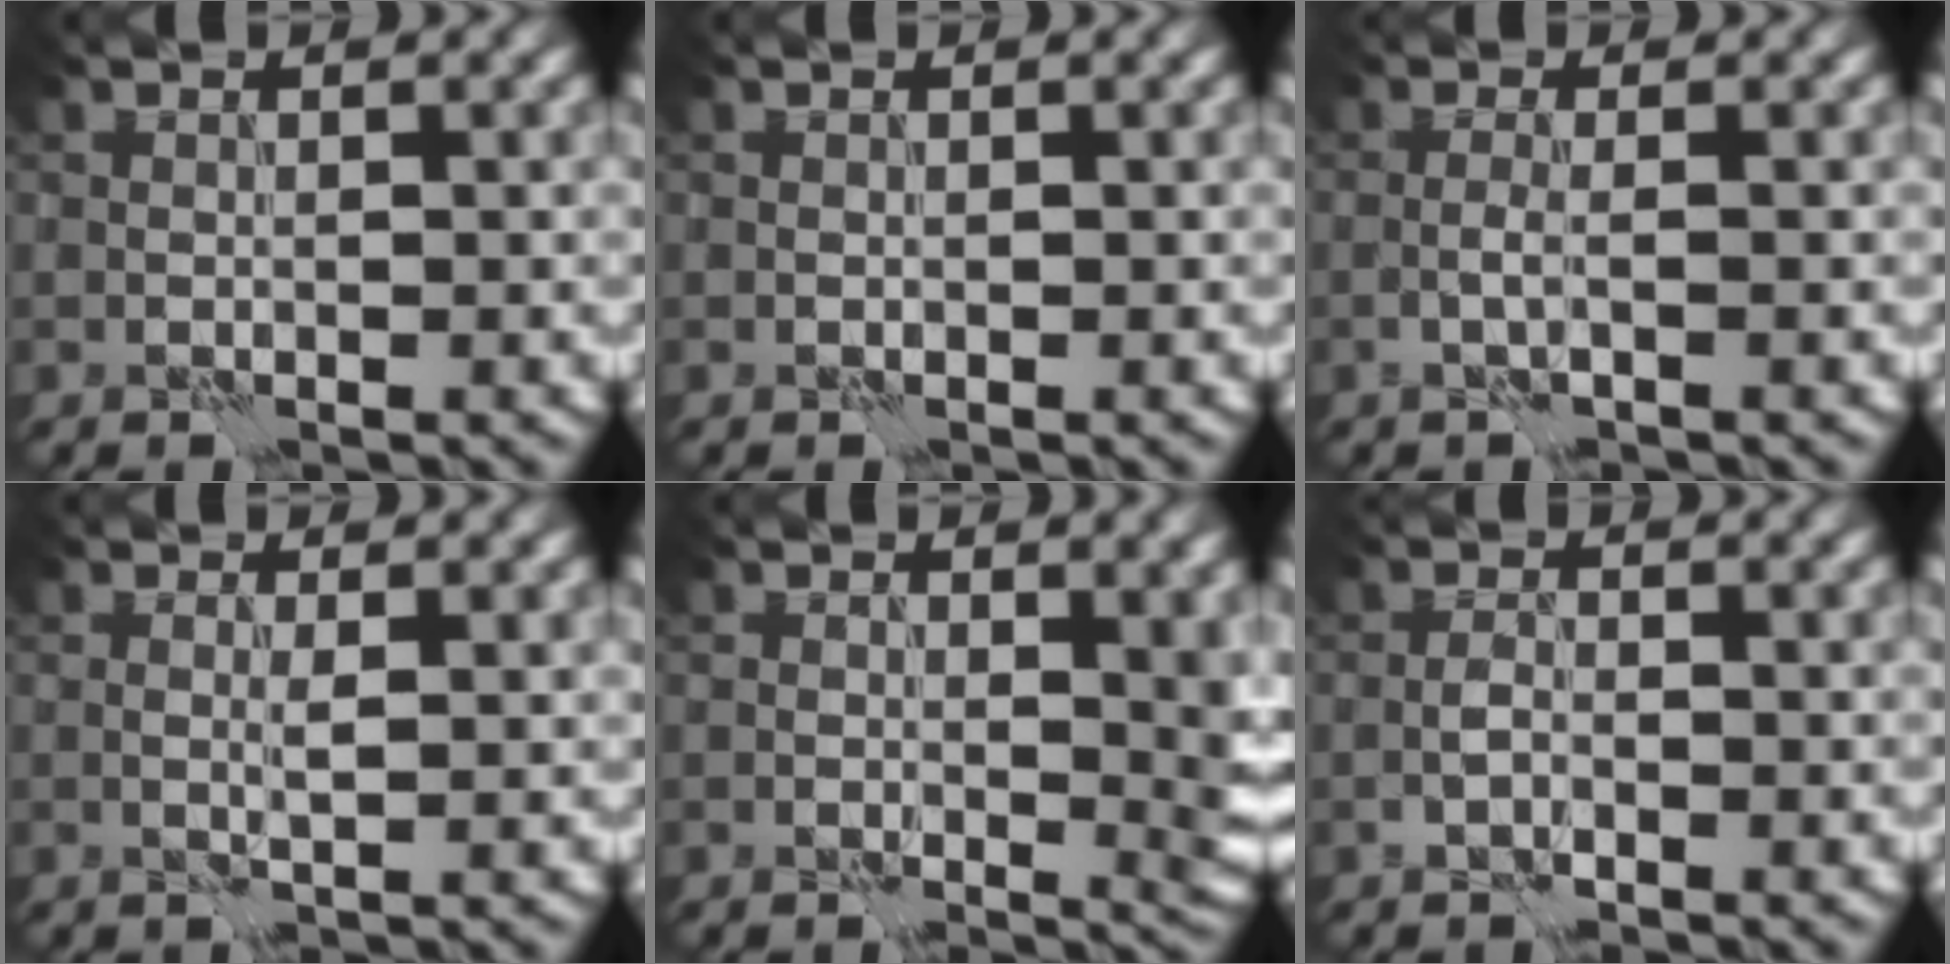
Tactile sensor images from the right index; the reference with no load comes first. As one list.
[{"total": 0.0}, {"total": 1.0, "force": [-0.3, -0.4, 0.9], "torque": [-0.021, 0.003, -0.009]}, {"total": 1.0, "force": [0.3, -0.3, 0.8], "torque": [-0.018, -0.001, 0.006]}, {"total": 4.1, "force": [0.1, 1.8, 3.7], "torque": [-0.041, -0.006, 0.003]}, {"total": 0.9, "force": [-0.6, 0.1, 0.6], "torque": [-0.012, 0.004, -0.014]}]